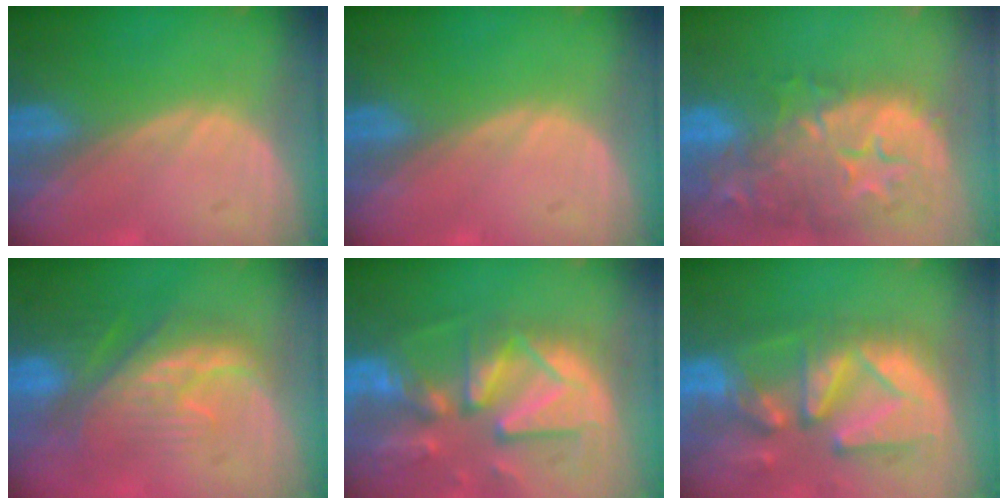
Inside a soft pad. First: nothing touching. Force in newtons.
{"total": 0.0}
{"total": 15.1, "press": 12.1, "slide": 9.0}
{"total": 9.4, "press": 8.8, "slide": 3.5}
{"total": 13.1, "press": 11.4, "slide": 6.6}
{"total": 12.7, "press": 11.2, "slide": 6.0}